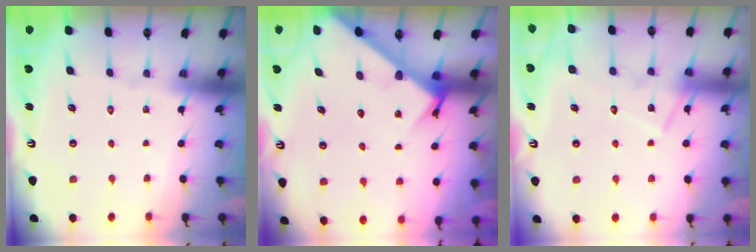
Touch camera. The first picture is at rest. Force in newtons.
{"total": 3.3, "press": 3.3, "slide": 0.2}
{"total": 13.0, "press": 13.0, "slide": 1.0}